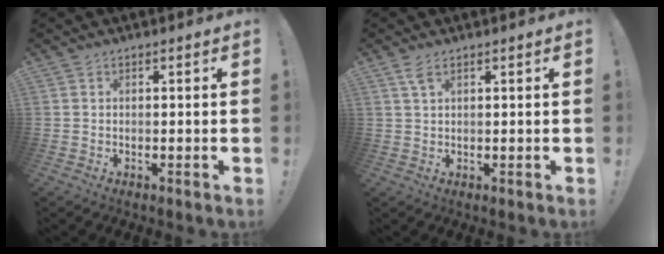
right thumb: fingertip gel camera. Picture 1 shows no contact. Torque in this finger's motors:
{"motor_torque": [0.00, -0.01, 0.06, 0.07, 0.00]}